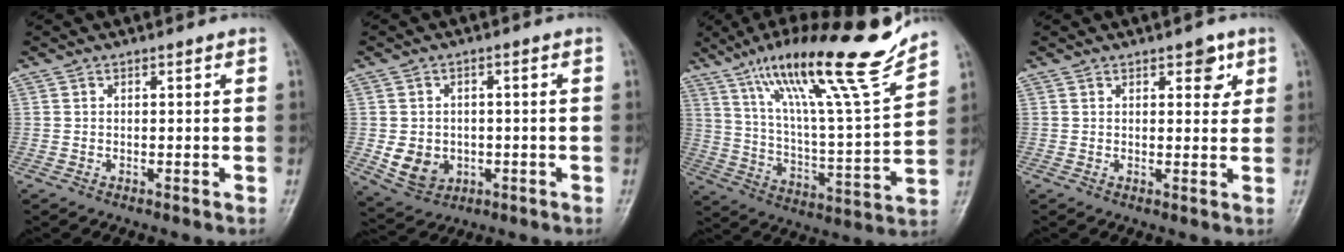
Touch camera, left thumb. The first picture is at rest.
{"total": 7.0, "force": [-1.3, 6.0, 3.5], "torque": [-0.043, 0.005, -0.006]}
{"total": 23.2, "force": [16.5, 2.5, 16.1], "torque": [-0.242, -0.065, 0.279]}
{"total": 3.9, "force": [2.0, 2.0, 2.6], "torque": [-0.011, -0.006, 0.021]}